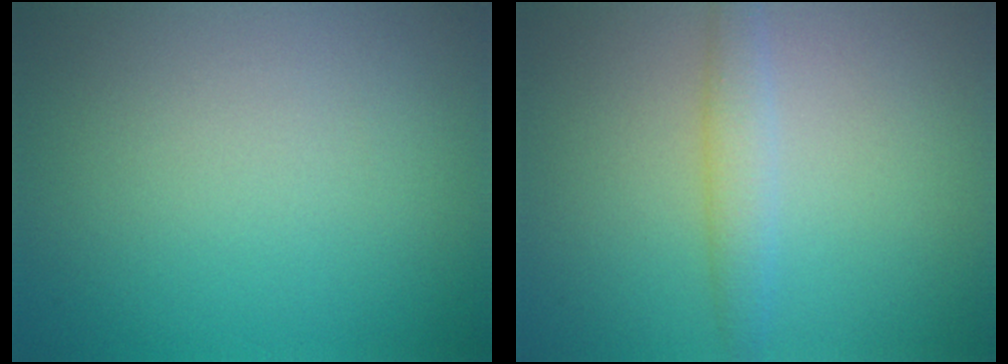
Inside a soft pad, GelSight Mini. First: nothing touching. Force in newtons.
{"total": 2.2, "press": 2.2, "slide": 0.1}